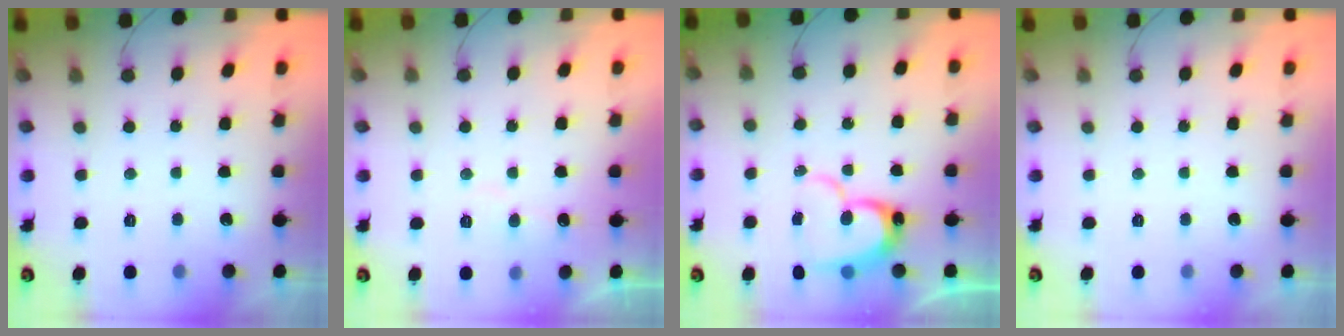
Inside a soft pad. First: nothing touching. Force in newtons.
{"total": 5.4, "press": 5.4, "slide": 0.2}
{"total": 13.7, "press": 13.6, "slide": 1.2}
{"total": 0.0}